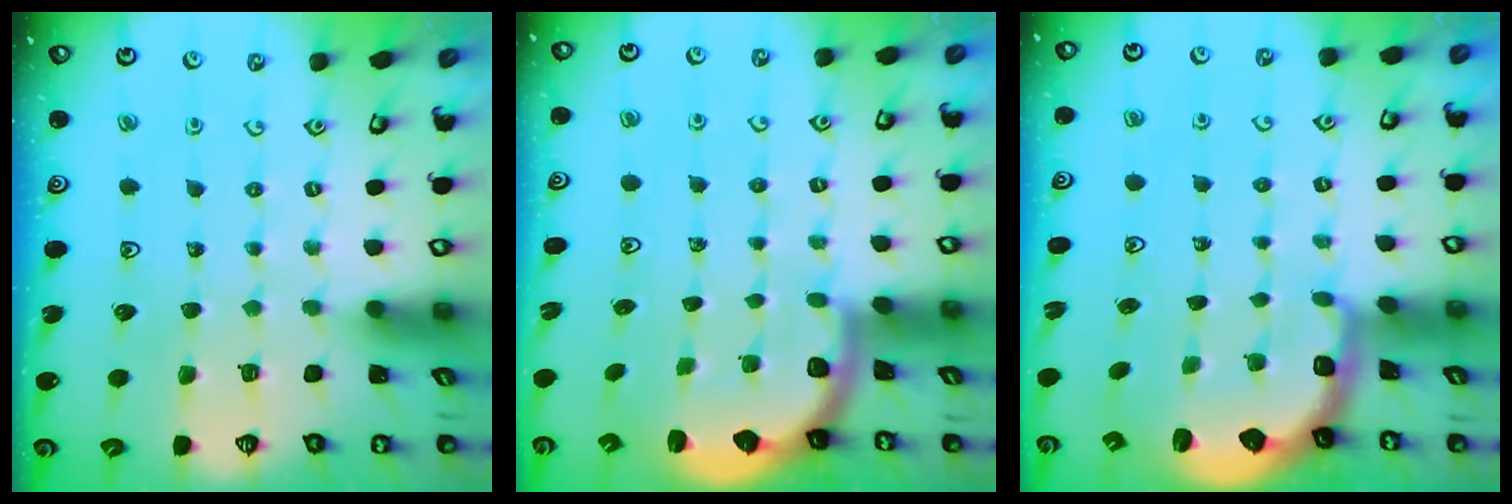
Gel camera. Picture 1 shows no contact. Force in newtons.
{"total": 2.1, "press": 2.0, "slide": 0.8}
{"total": 2.6, "press": 2.0, "slide": 1.7}